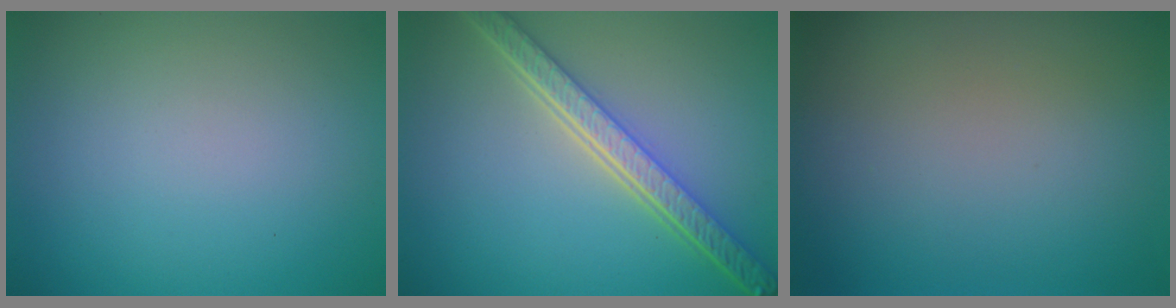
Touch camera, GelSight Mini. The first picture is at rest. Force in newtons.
{"total": 6.0, "press": 4.6, "slide": 3.9}
{"total": 0.0}